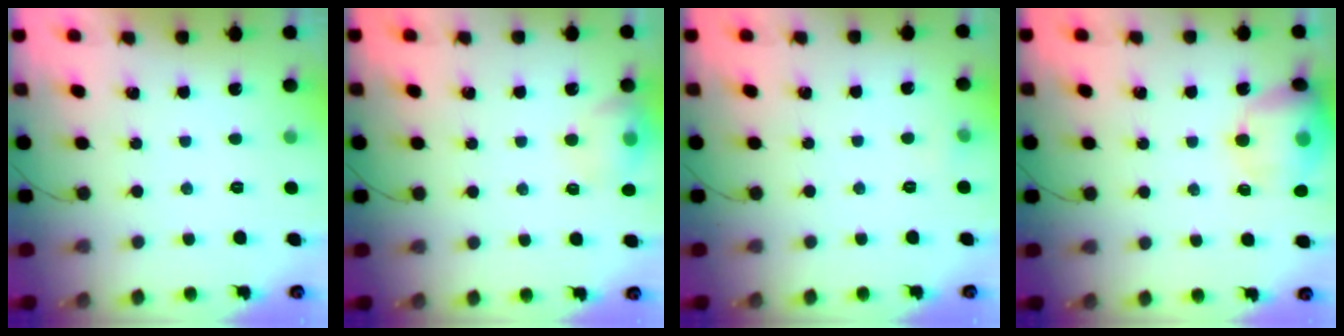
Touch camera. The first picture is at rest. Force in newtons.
{"total": 9.6, "press": 9.4, "slide": 1.8}
{"total": 3.0, "press": 2.8, "slide": 1.1}
{"total": 14.8, "press": 14.6, "slide": 2.4}